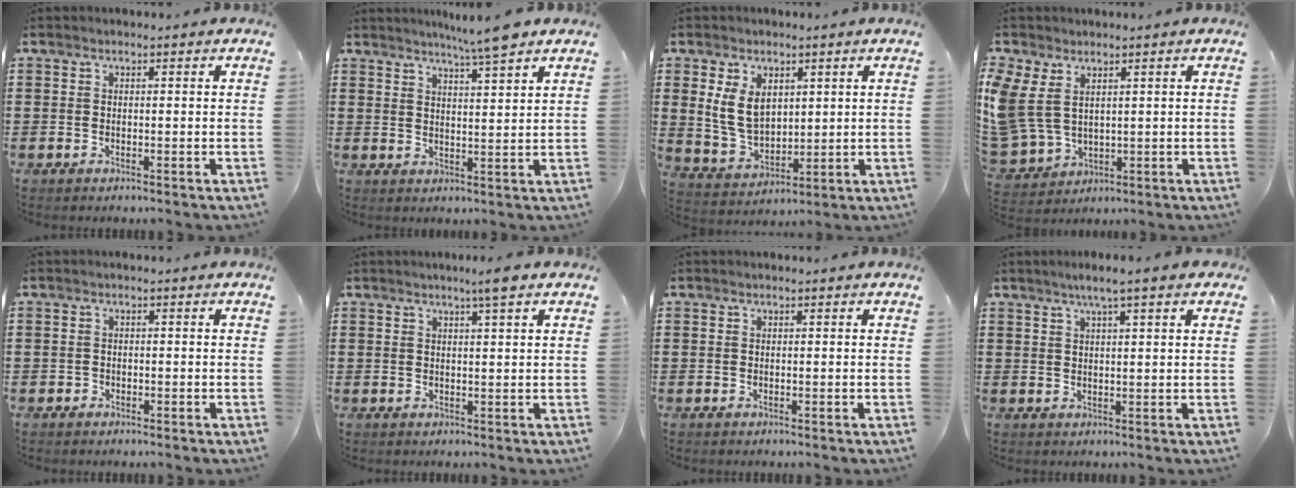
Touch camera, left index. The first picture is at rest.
{"total": 5.9, "force": [5.0, -0.8, 3.0], "torque": [-0.070, -0.010, 0.089]}
{"total": 7.1, "force": [2.5, 4.9, 4.6], "torque": [-0.117, 0.010, 0.046]}
{"total": 6.2, "force": [1.8, 4.6, 3.7], "torque": [-0.119, -0.009, 0.029]}
{"total": 0.6, "force": [-0.5, 0.4, 0.0], "torque": [-0.001, 0.002, -0.012]}
{"total": 3.3, "force": [2.3, -0.4, 2.3], "torque": [-0.047, 0.001, 0.039]}
{"total": 0.0}
{"total": 3.4, "force": [2.2, -0.2, 2.5], "torque": [-0.055, 0.002, 0.039]}